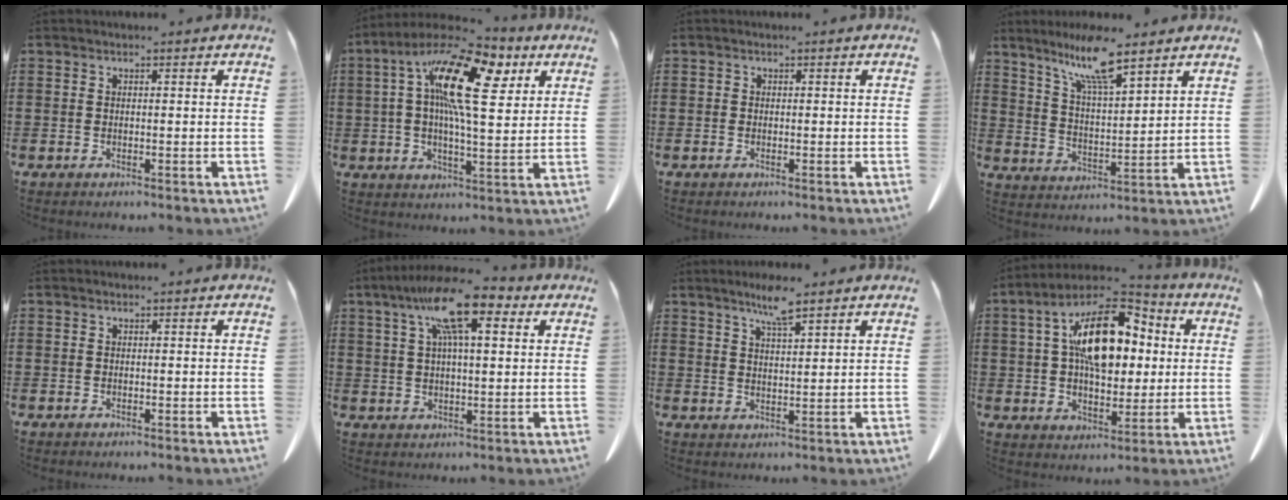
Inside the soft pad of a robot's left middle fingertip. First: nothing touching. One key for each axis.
{"total": 15.4, "fx": 6.5, "fy": 5.6, "fz": 12.8, "tx": -0.240, "ty": -0.016, "tz": 0.105}
{"total": 0.0}
{"total": 9.8, "fx": 7.4, "fy": 1.2, "fz": 6.3, "tx": -0.141, "ty": -0.020, "tz": 0.131}
{"total": 0.0}
{"total": 12.1, "fx": 6.4, "fy": 3.1, "fz": 9.8, "tx": -0.192, "ty": -0.004, "tz": 0.108}
{"total": 5.1, "fx": 3.8, "fy": 0.3, "fz": 3.4, "tx": -0.068, "ty": -0.006, "tz": 0.063}
{"total": 14.3, "fx": 3.5, "fy": 7.8, "fz": 11.5, "tx": -0.207, "ty": 0.019, "tz": 0.060}